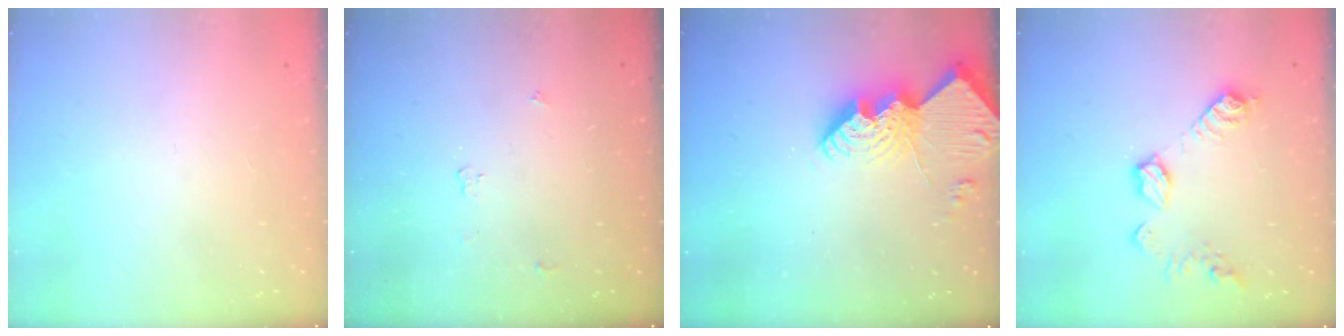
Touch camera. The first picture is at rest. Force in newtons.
{"total": 3.6, "press": 3.6, "slide": 0.6}
{"total": 13.9, "press": 13.9, "slide": 0.9}
{"total": 11.3, "press": 11.2, "slide": 0.8}